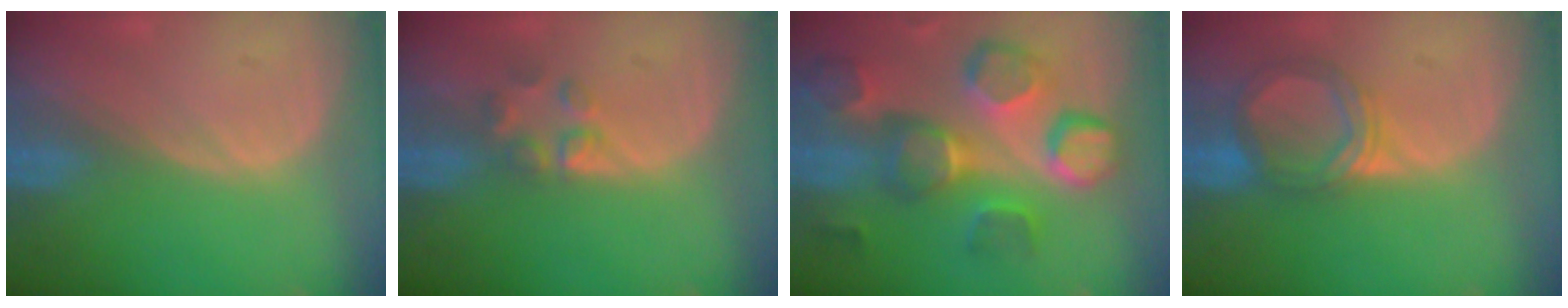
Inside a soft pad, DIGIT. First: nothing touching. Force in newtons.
{"total": 2.9, "press": 2.9, "slide": 0.3}
{"total": 11.9, "press": 10.9, "slide": 4.8}
{"total": 5.5, "press": 5.4, "slide": 1.4}